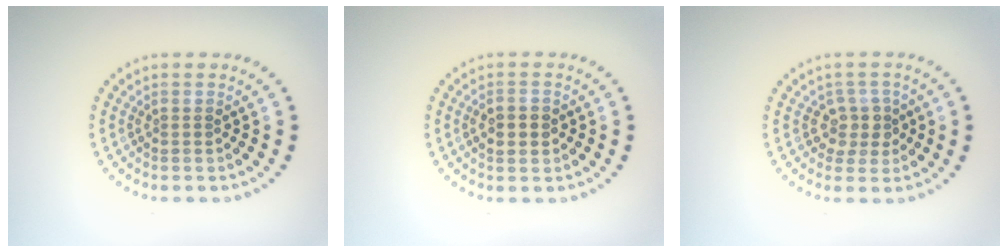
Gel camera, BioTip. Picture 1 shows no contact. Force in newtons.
{"total": 2.2, "press": 2.2, "slide": 0.3}
{"total": 2.2, "press": 1.9, "slide": 1.1}